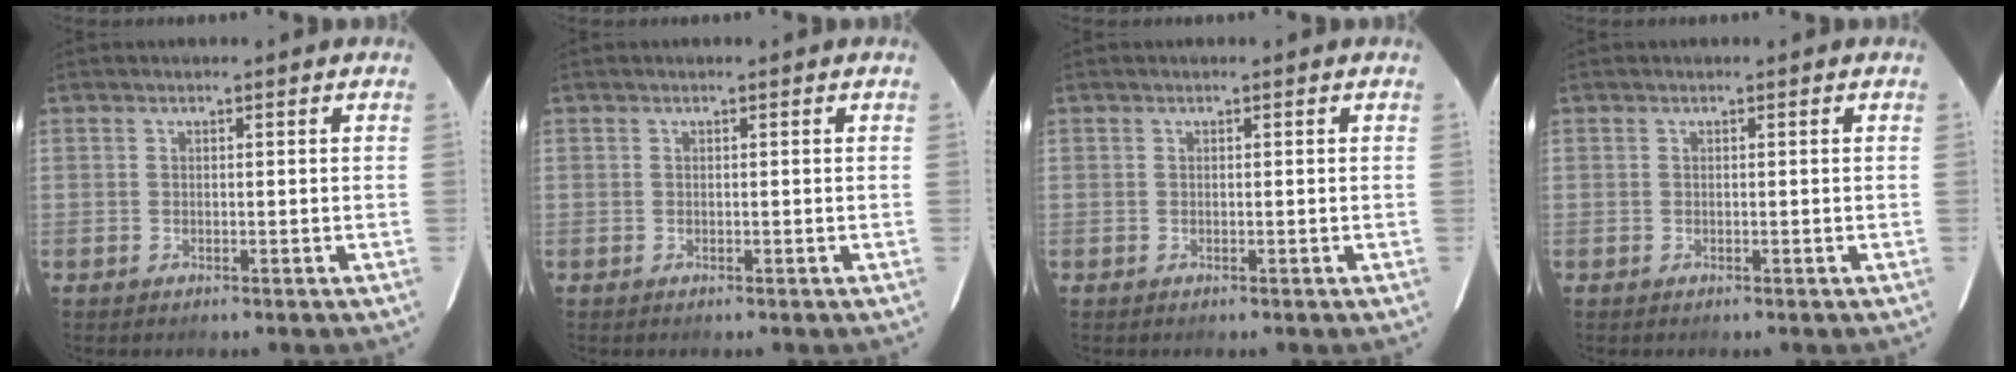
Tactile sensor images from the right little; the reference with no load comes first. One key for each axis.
{"total": 0.0}
{"total": 0.0}
{"total": 0.0}